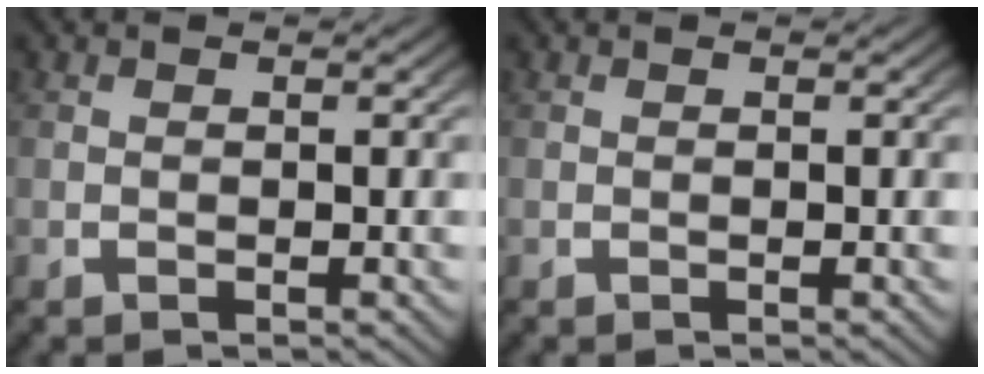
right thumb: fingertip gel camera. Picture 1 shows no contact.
{"total": 0.0}